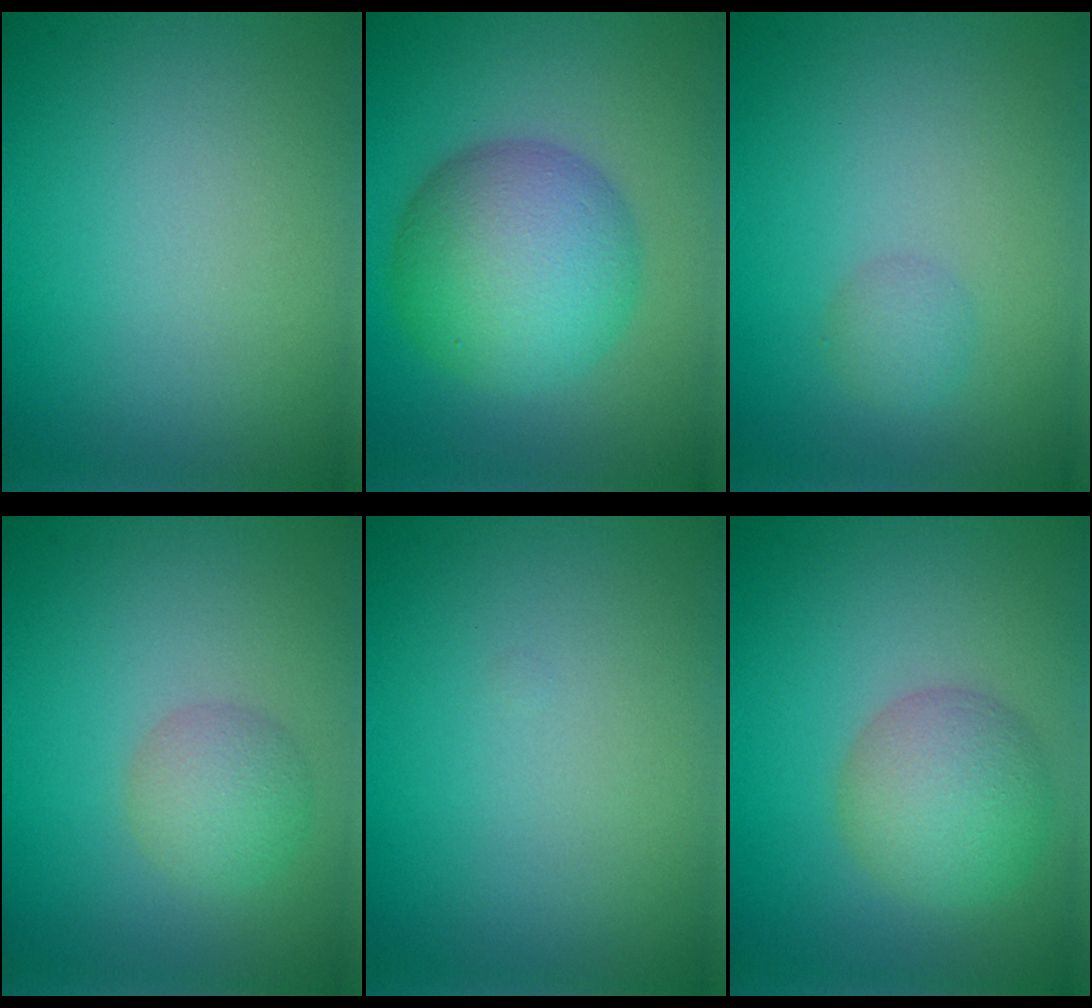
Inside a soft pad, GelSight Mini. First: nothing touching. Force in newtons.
{"total": 8.4, "press": 8.4, "slide": 0.2}
{"total": 1.3, "press": 1.3, "slide": 0.0}
{"total": 2.7, "press": 2.7, "slide": 0.1}
{"total": 0.0}
{"total": 4.6, "press": 4.6, "slide": 0.3}